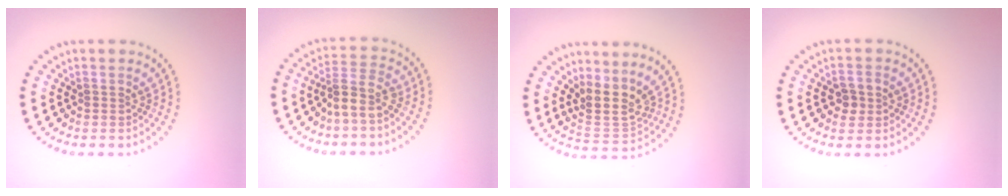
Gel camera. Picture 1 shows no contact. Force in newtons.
{"total": 3.0, "press": 2.3, "slide": 1.8}
{"total": 3.8, "press": 2.9, "slide": 2.5}
{"total": 1.9, "press": 1.9, "slide": 0.2}